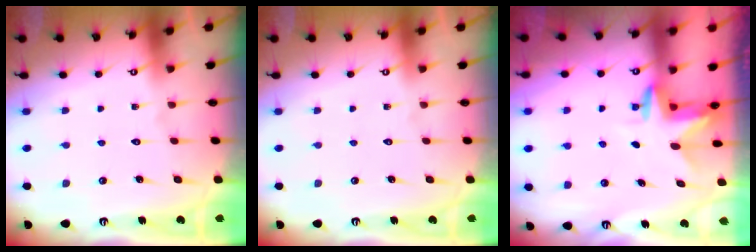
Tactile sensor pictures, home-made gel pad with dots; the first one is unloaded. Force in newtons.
{"total": 0.0}
{"total": 2.6, "press": 2.6, "slide": 0.1}